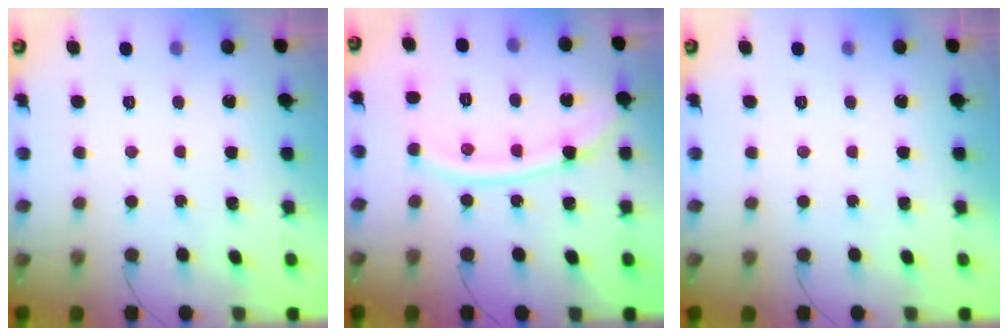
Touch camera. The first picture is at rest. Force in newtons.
{"total": 11.1, "press": 11.1, "slide": 0.4}
{"total": 0.0}